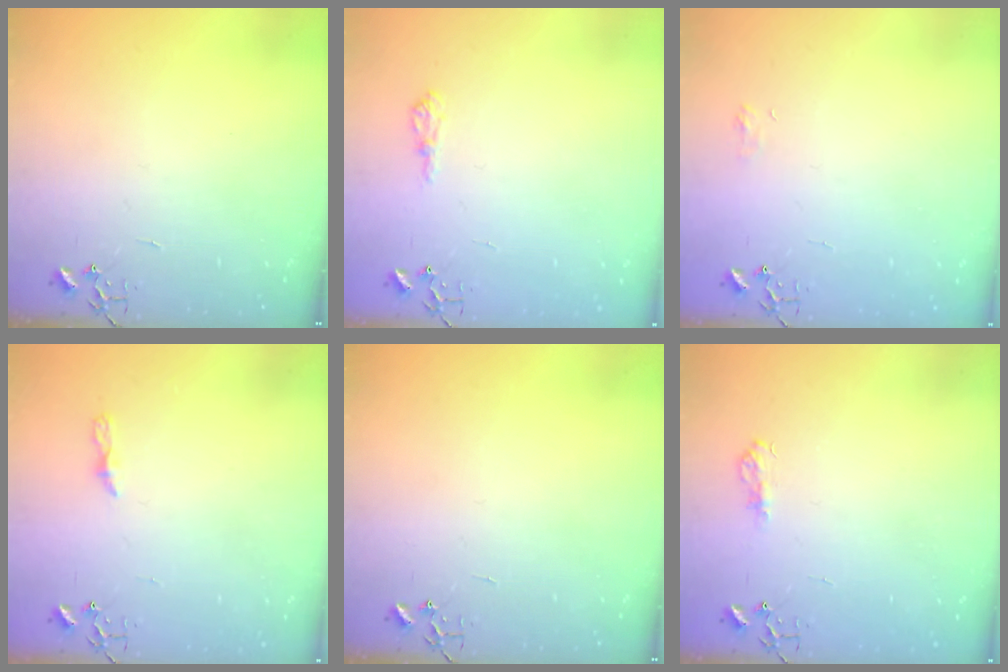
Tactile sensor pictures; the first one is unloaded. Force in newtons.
{"total": 7.1, "press": 7.1, "slide": 0.9}
{"total": 5.1, "press": 5.1, "slide": 0.6}
{"total": 3.7, "press": 3.7, "slide": 0.4}
{"total": 0.0}
{"total": 7.9, "press": 7.8, "slide": 0.8}